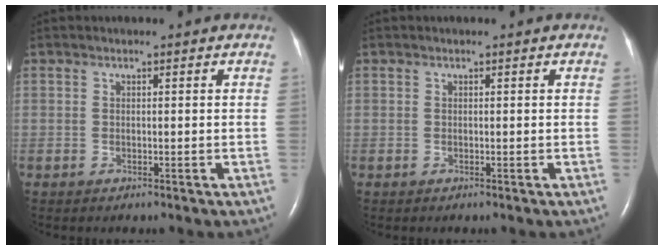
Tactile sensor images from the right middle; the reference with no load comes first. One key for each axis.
{"total": 0.0}